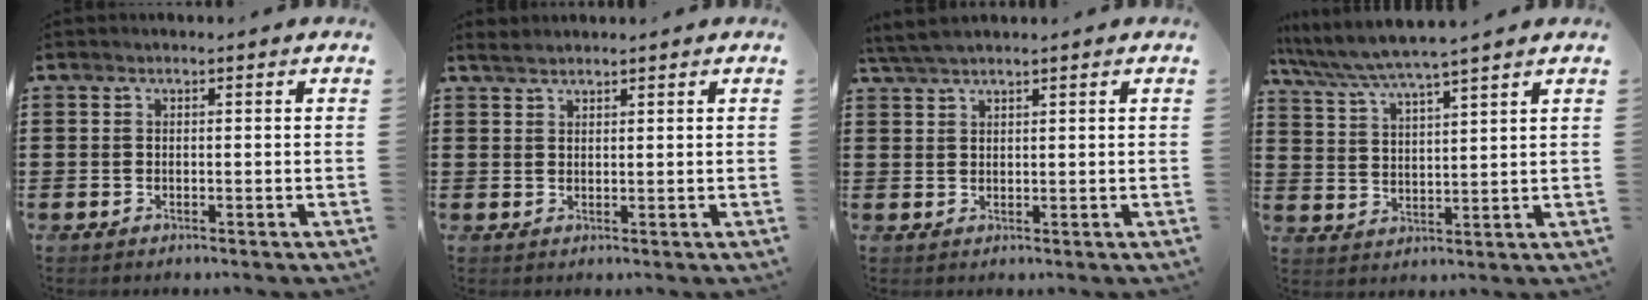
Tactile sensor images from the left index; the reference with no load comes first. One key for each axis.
{"total": 1.6, "fx": 1.6, "fy": 0.3, "fz": 0.3, "tx": -0.008, "ty": 0.003, "tz": 0.031}
{"total": 2.7, "fx": 2.4, "fy": 0.1, "fz": 1.1, "tx": -0.028, "ty": 0.002, "tz": 0.047}
{"total": 5.0, "fx": 4.6, "fy": -0.6, "fz": 1.8, "tx": -0.054, "ty": -0.028, "tz": 0.076}